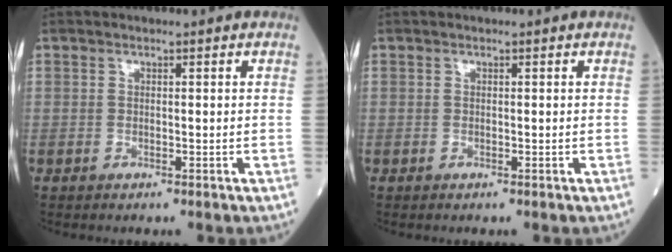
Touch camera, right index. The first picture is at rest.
{"total": 0.0}